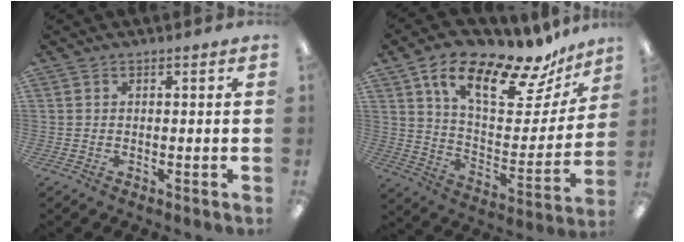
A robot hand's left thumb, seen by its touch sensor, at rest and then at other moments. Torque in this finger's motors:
{"motor_torque": [0.89, 0.86, 1.29, -1.48, 0.31]}